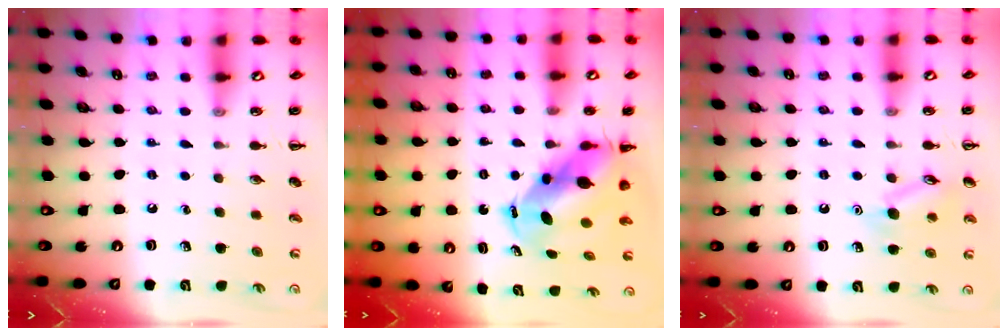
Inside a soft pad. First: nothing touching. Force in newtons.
{"total": 8.0, "press": 7.7, "slide": 2.1}
{"total": 9.5, "press": 9.5, "slide": 0.9}